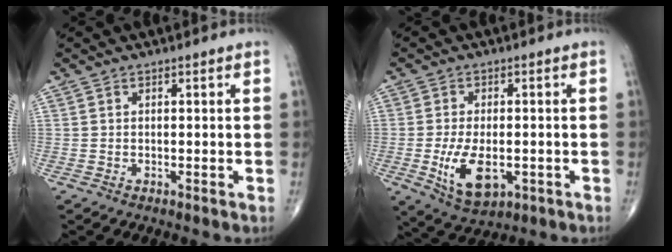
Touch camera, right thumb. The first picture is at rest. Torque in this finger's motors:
{"motor_torque": [0.25, 0.24, 0.47, 0.48, 0.25]}